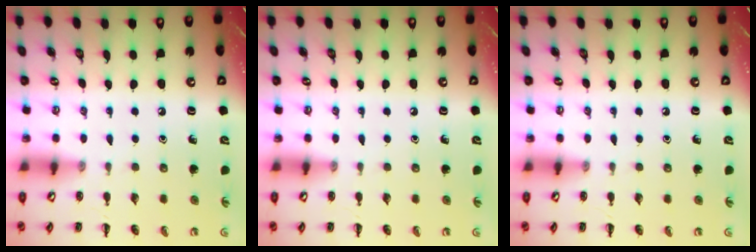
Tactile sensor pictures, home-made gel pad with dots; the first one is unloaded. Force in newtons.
{"total": 0.0}
{"total": 0.0}